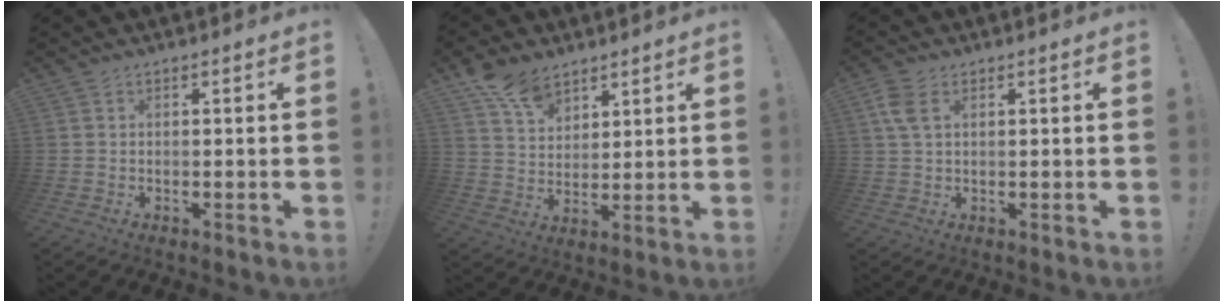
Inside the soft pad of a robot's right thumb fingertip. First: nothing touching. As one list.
[{"total": 10.6, "force": [7.0, 6.6, 4.4], "torque": [-0.068, -0.038, 0.134]}, {"total": 5.0, "force": [1.9, 2.8, 3.6], "torque": [-0.072, -0.001, 0.035]}]